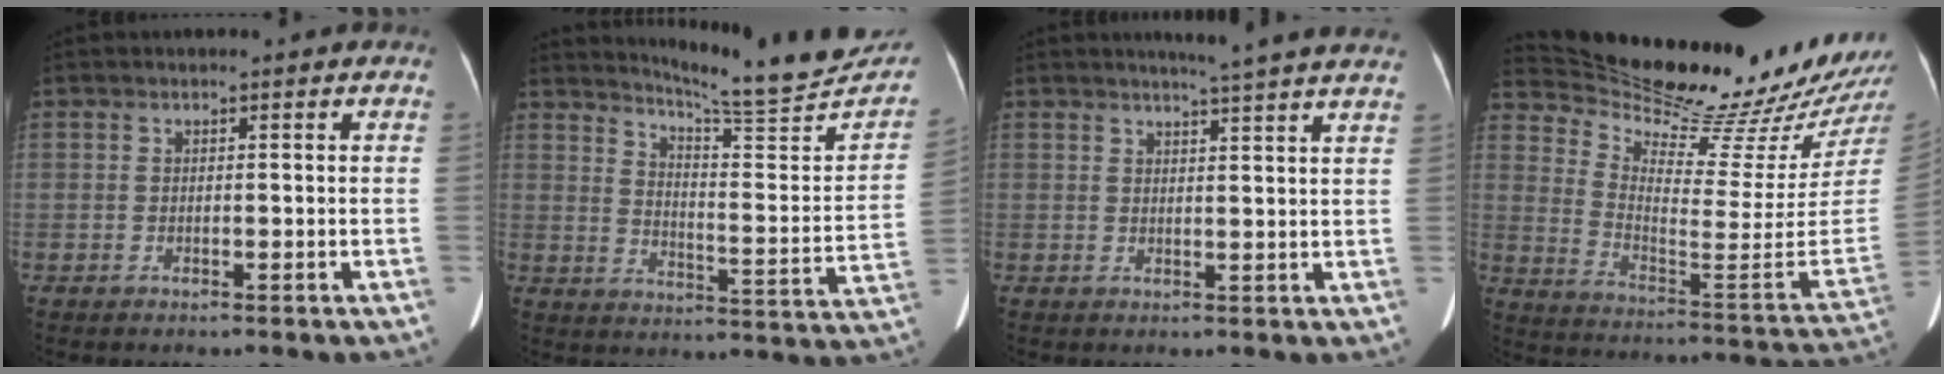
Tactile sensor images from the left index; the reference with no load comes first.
{"total": 19.0, "force": [18.0, -0.3, 6.0], "torque": [-0.093, -0.096, 0.232]}
{"total": 9.1, "force": [8.2, -1.0, 3.9], "torque": [-0.051, -0.005, 0.083]}
{"total": 27.5, "force": [25.6, 1.5, 9.9], "torque": [-0.166, -0.118, 0.356]}